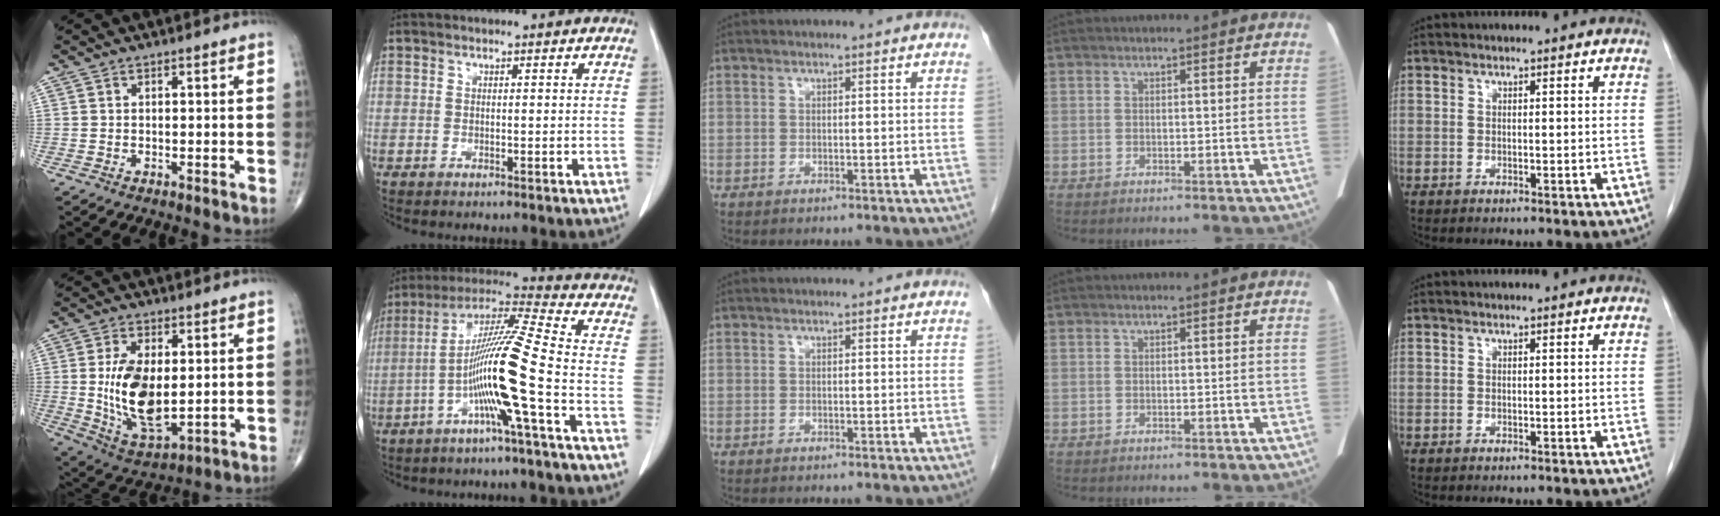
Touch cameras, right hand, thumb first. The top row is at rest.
{"thumb": {"total": 14.4, "force": [0.7, 7.5, 12.3], "torque": [-0.219, -0.020, 0.027]}, "index": {"total": 13.8, "force": [-4.1, -1.7, 13.0], "torque": [-0.242, 0.007, -0.086]}}